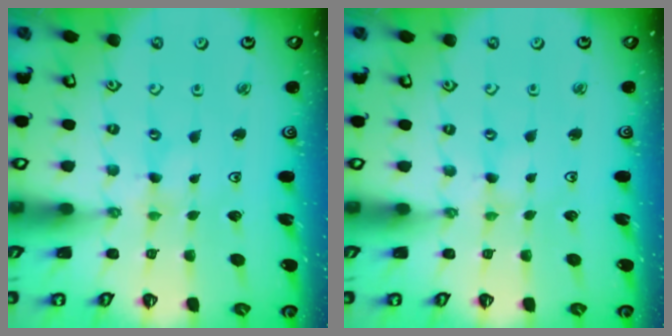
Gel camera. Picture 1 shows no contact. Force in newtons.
{"total": 1.3, "press": 1.3, "slide": 0.3}